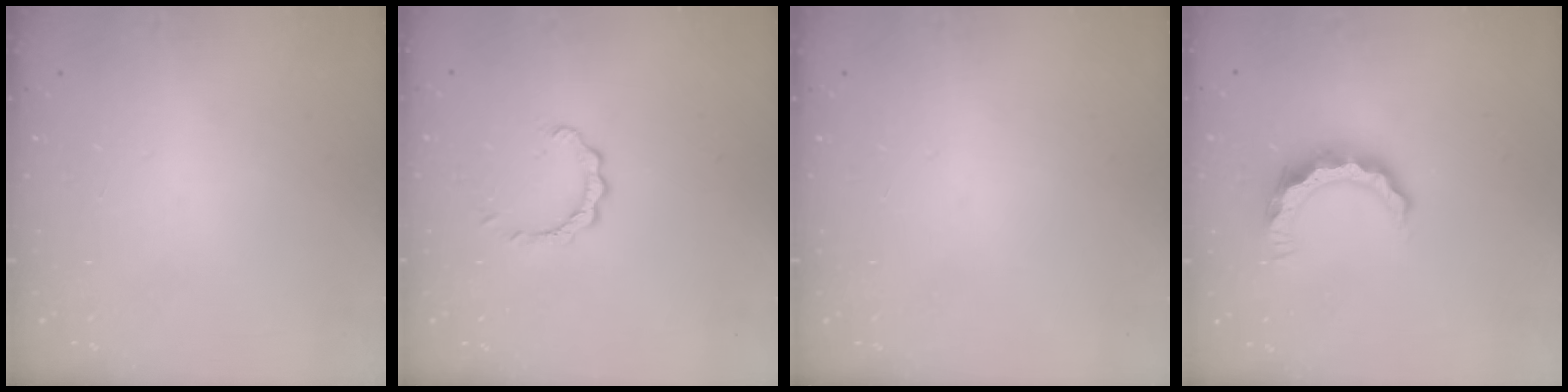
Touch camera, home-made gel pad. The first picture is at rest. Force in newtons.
{"total": 2.4, "press": 2.4, "slide": 0.2}
{"total": 0.0}
{"total": 7.8, "press": 7.8, "slide": 0.7}